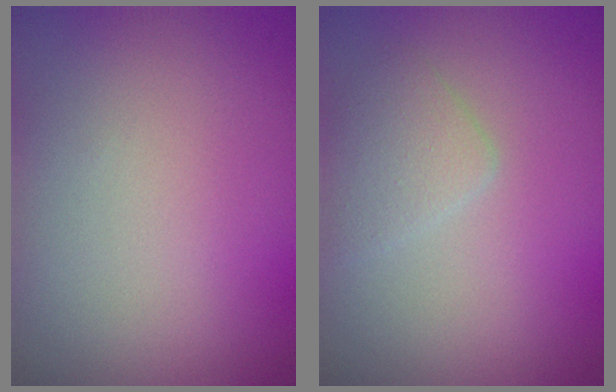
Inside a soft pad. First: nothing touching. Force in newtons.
{"total": 1.9, "press": 1.9, "slide": 0.2}